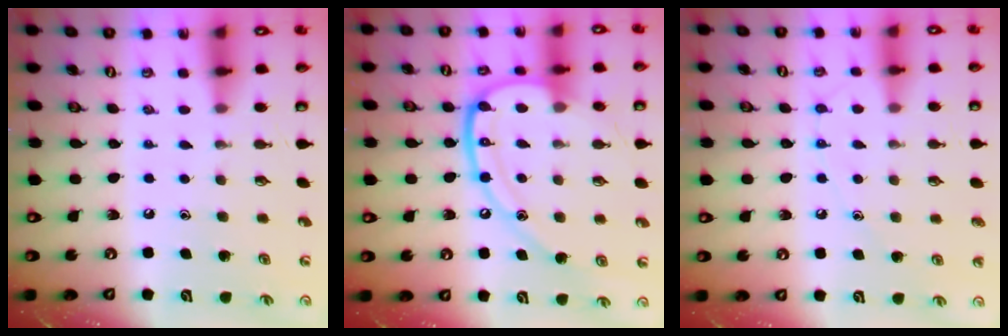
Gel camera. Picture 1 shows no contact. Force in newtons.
{"total": 15.1, "press": 15.0, "slide": 1.5}
{"total": 7.9, "press": 7.9, "slide": 0.6}